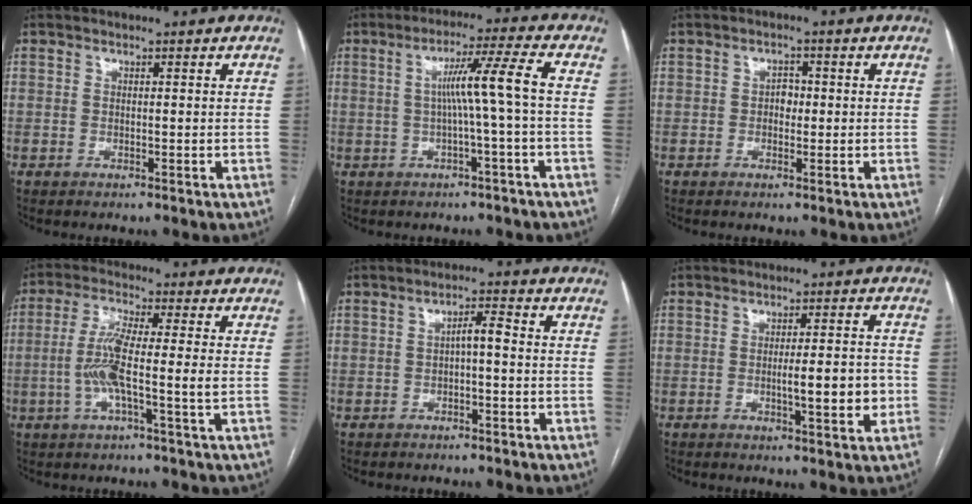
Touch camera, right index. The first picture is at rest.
{"total": 7.2, "force": [-0.3, -1.6, 7.0], "torque": [-0.118, 0.019, 0.002]}
{"total": 2.0, "force": [-0.1, 1.4, 1.4], "torque": [-0.017, 0.005, -0.003]}
{"total": 7.9, "force": [-1.3, 0.0, 7.8], "torque": [-0.161, 0.003, -0.029]}
{"total": 2.9, "force": [-0.3, 0.6, 2.8], "torque": [-0.046, 0.011, -0.004]}
{"total": 6.6, "force": [-1.3, 0.9, 6.4], "torque": [-0.095, -0.001, -0.016]}